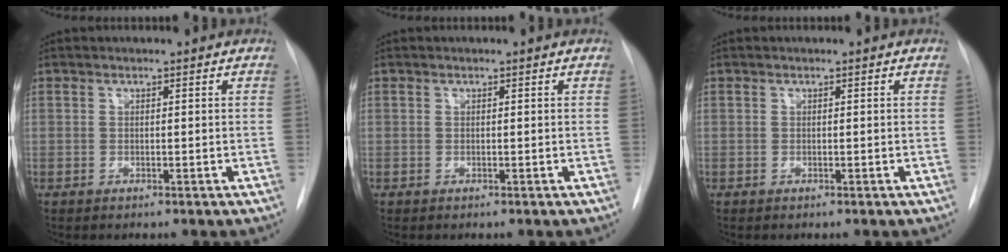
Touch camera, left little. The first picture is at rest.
{"total": 0.0}
{"total": 0.0}